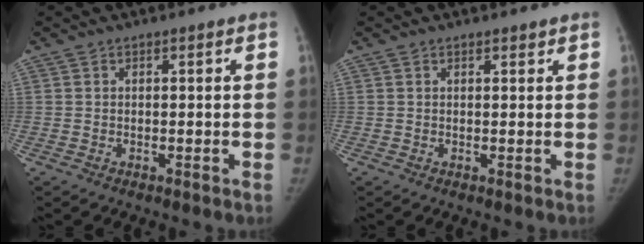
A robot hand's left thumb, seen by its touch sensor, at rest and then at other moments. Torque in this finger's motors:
{"motor_torque": [0.06, 0.07, 0.51, -0.23, -0.08]}